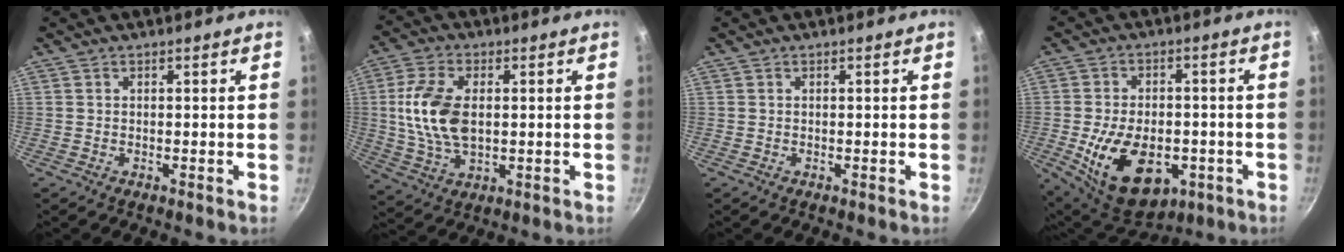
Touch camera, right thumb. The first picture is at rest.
{"total": 12.4, "force": [1.0, 7.2, 10.0], "torque": [-0.192, 0.002, 0.019]}
{"total": 0.0}
{"total": 17.9, "force": [-5.0, 11.2, 13.1], "torque": [-0.194, 0.001, -0.063]}